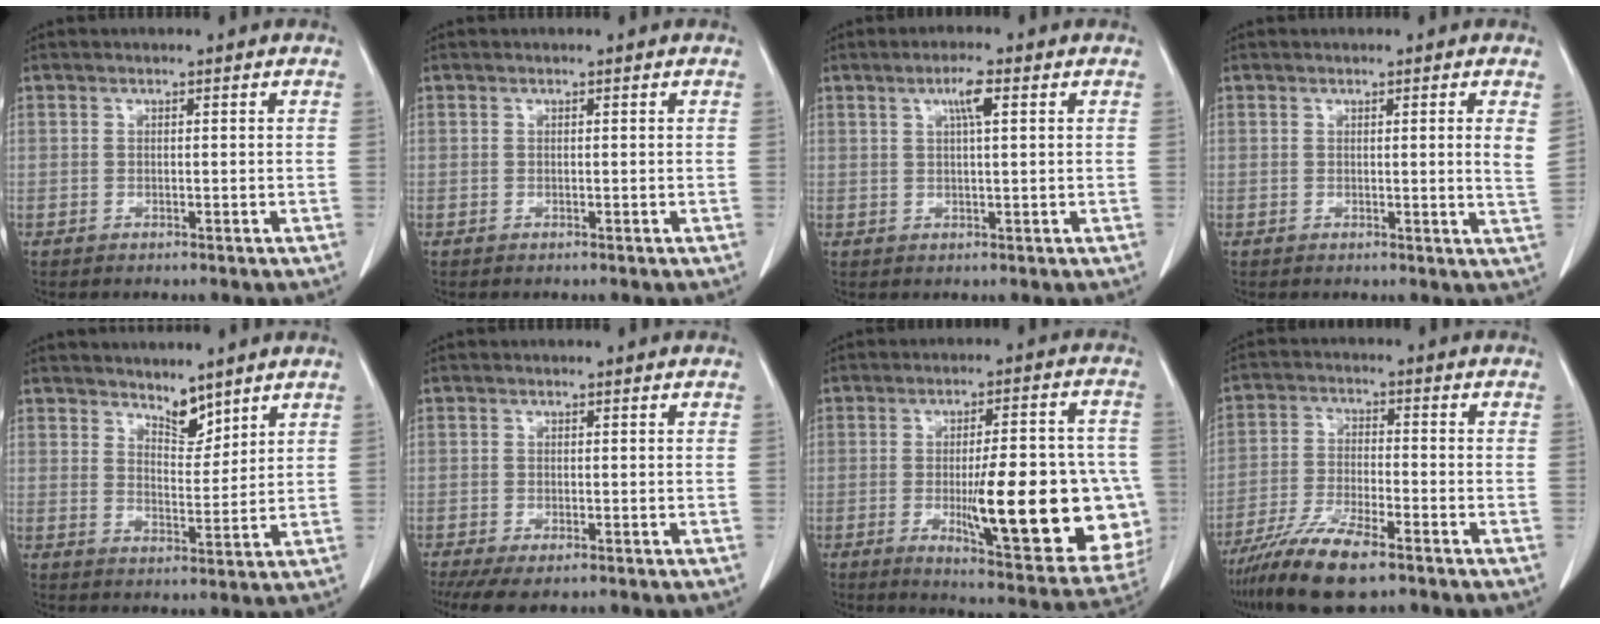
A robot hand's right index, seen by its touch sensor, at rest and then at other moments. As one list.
[{"total": 0.0}, {"total": 3.3, "force": [1.3, 0.1, 3.0], "torque": [-0.056, 0.003, 0.023]}, {"total": 2.8, "force": [1.0, -0.4, 2.6], "torque": [-0.037, -0.007, 0.009]}, {"total": 4.2, "force": [3.7, 1.4, 1.4], "torque": [-0.024, -0.005, 0.070]}, {"total": 6.5, "force": [-4.8, 2.1, 3.9], "torque": [-0.061, -0.016, -0.074]}, {"total": 21.9, "force": [-3.9, 4.6, 21.0], "torque": [-0.214, 0.004, -0.034]}, {"total": 10.7, "force": [-7.6, 1.7, 7.4], "torque": [-0.143, -0.024, -0.137]}]